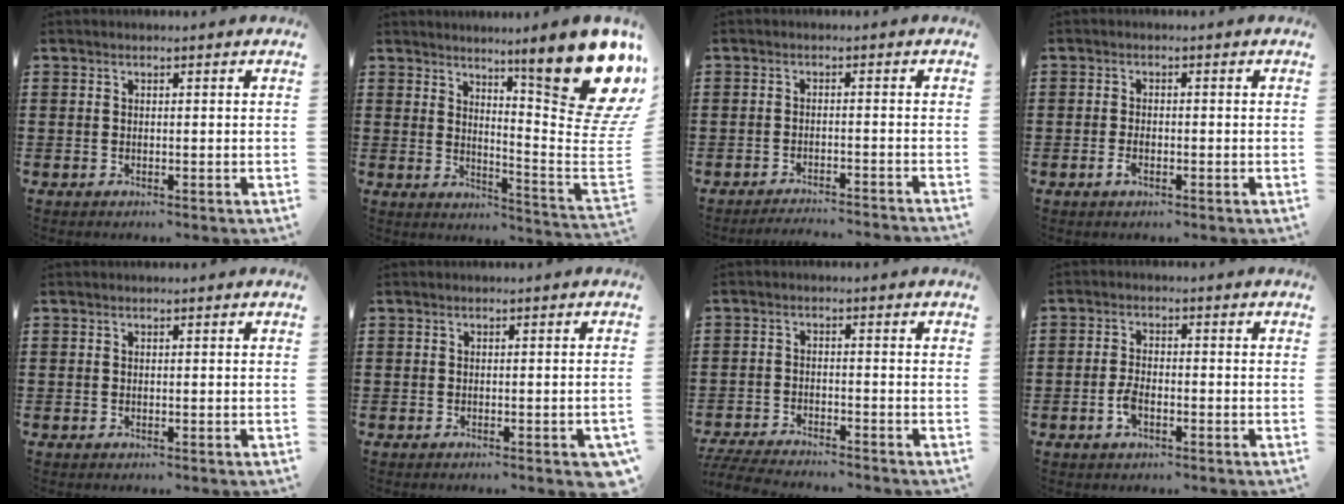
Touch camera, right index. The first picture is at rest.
{"total": 15.3, "force": [9.6, 2.9, 11.5], "torque": [-0.174, -0.076, 0.157]}
{"total": 2.3, "force": [-2.2, -0.5, 0.4], "torque": [-0.010, -0.003, -0.046]}
{"total": 1.8, "force": [-0.9, 0.7, 1.5], "torque": [-0.037, -0.005, -0.018]}
{"total": 0.0}
{"total": 1.0, "force": [-0.6, 0.1, 0.8], "torque": [-0.014, -0.002, -0.011]}
{"total": 4.3, "force": [-4.2, 0.0, 0.7], "torque": [-0.025, -0.009, -0.089]}
{"total": 3.3, "force": [-1.4, 1.5, 2.6], "torque": [-0.068, -0.004, -0.032]}